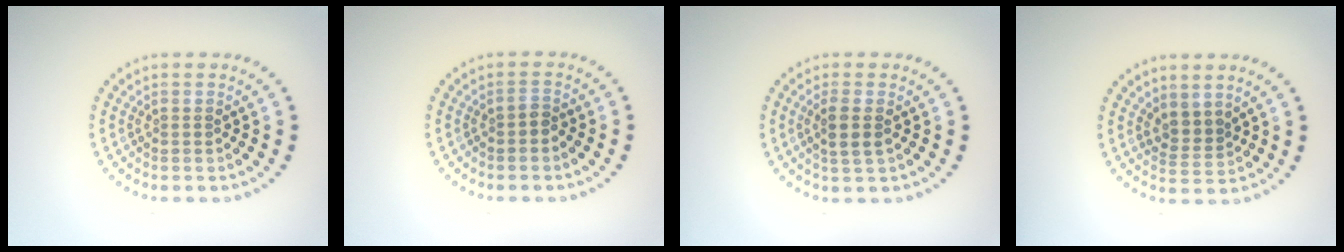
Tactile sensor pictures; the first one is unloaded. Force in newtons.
{"total": 0.9, "press": 0.8, "slide": 0.4}
{"total": 2.0, "press": 1.8, "slide": 0.9}
{"total": 2.0, "press": 1.3, "slide": 1.6}